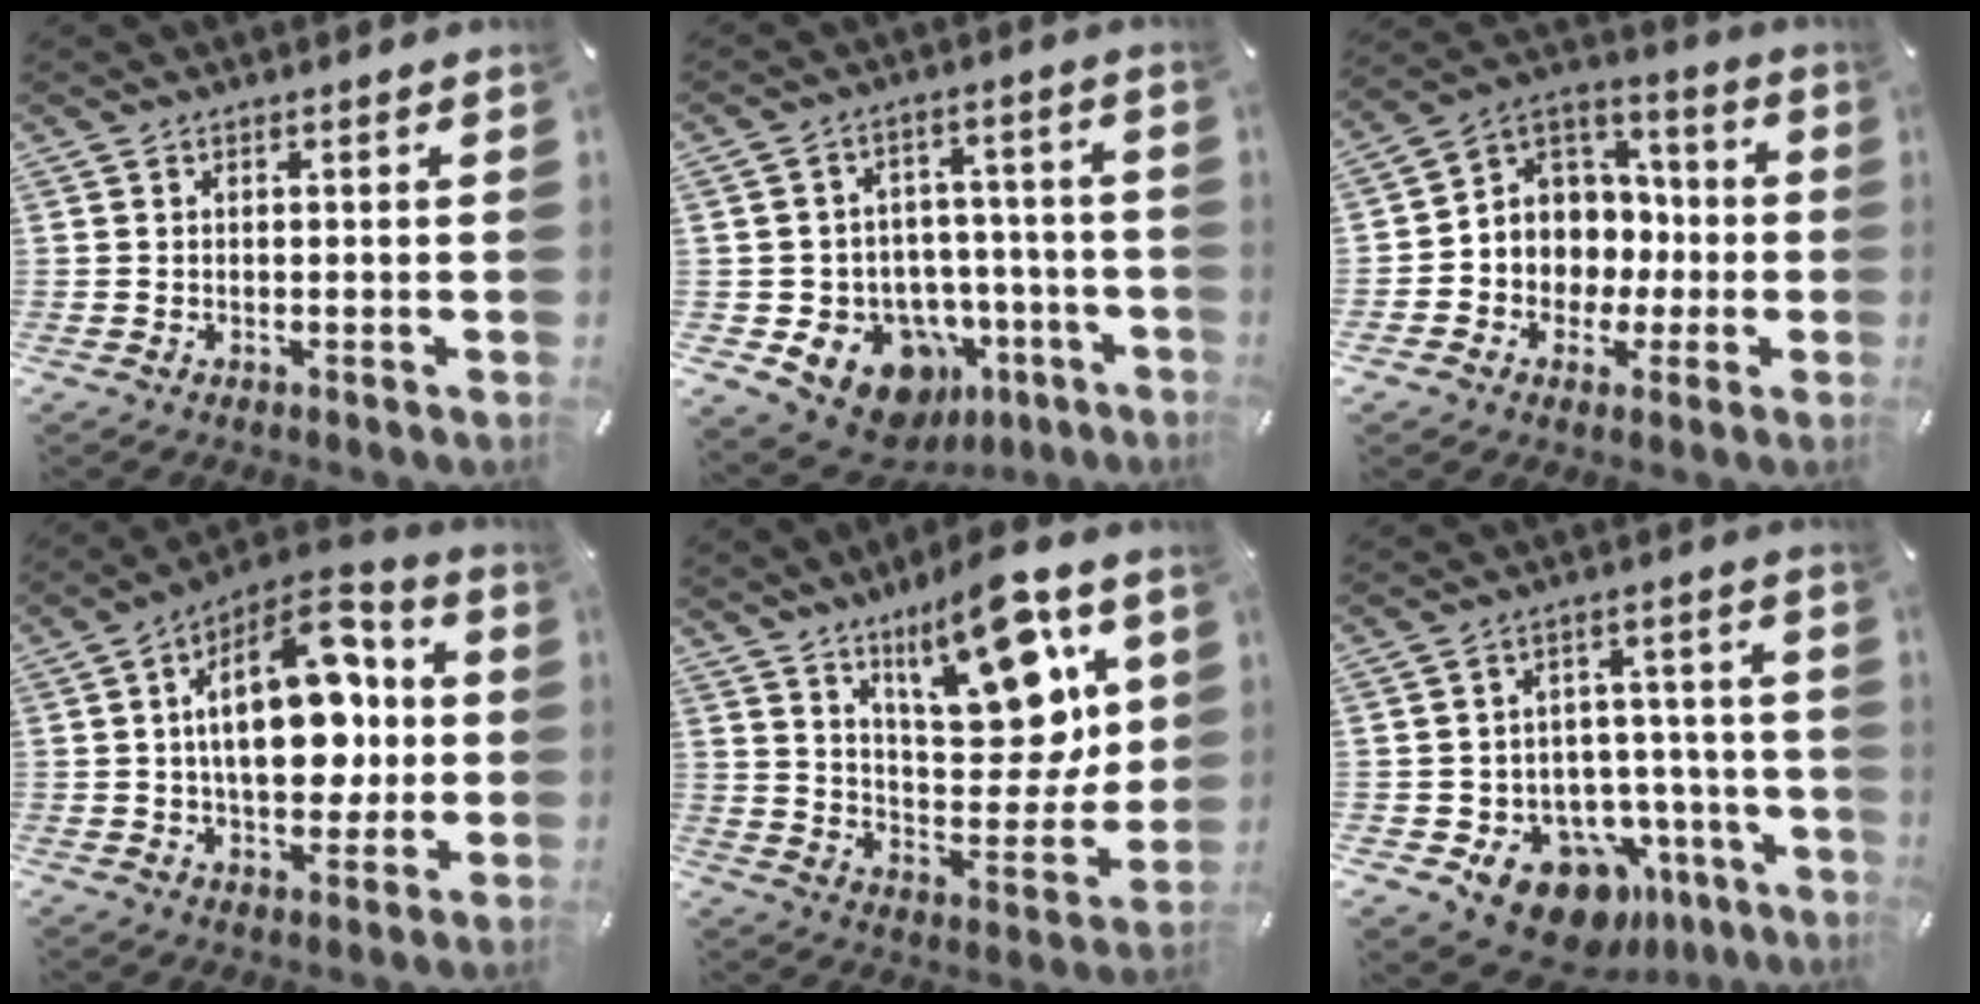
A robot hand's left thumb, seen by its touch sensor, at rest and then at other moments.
{"total": 14.3, "force": [-7.6, 10.5, 6.1], "torque": [-0.072, 0.040, -0.119]}
{"total": 9.0, "force": [-0.6, 8.9, 0.0], "torque": [-0.013, -0.014, -0.002]}
{"total": 19.5, "force": [2.8, 11.2, 15.7], "torque": [-0.247, -0.009, 0.047]}
{"total": 19.7, "force": [10.9, 8.2, 14.2], "torque": [-0.193, -0.068, 0.177]}
{"total": 14.9, "force": [-9.6, 9.1, 6.9], "torque": [-0.075, 0.061, -0.151]}